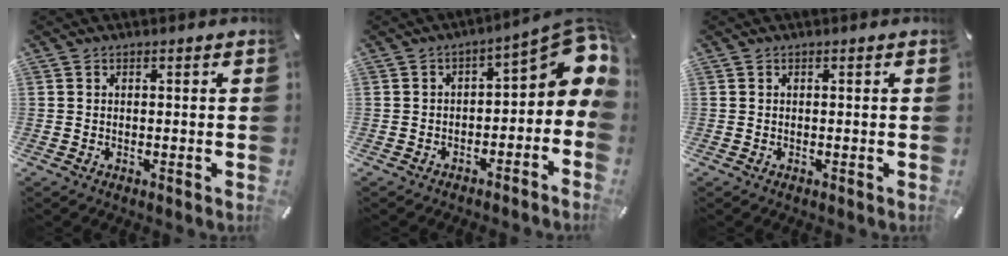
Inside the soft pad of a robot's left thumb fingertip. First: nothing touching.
{"total": 9.7, "force": [2.5, 4.7, 8.1], "torque": [-0.090, -0.026, 0.038]}
{"total": 0.0}